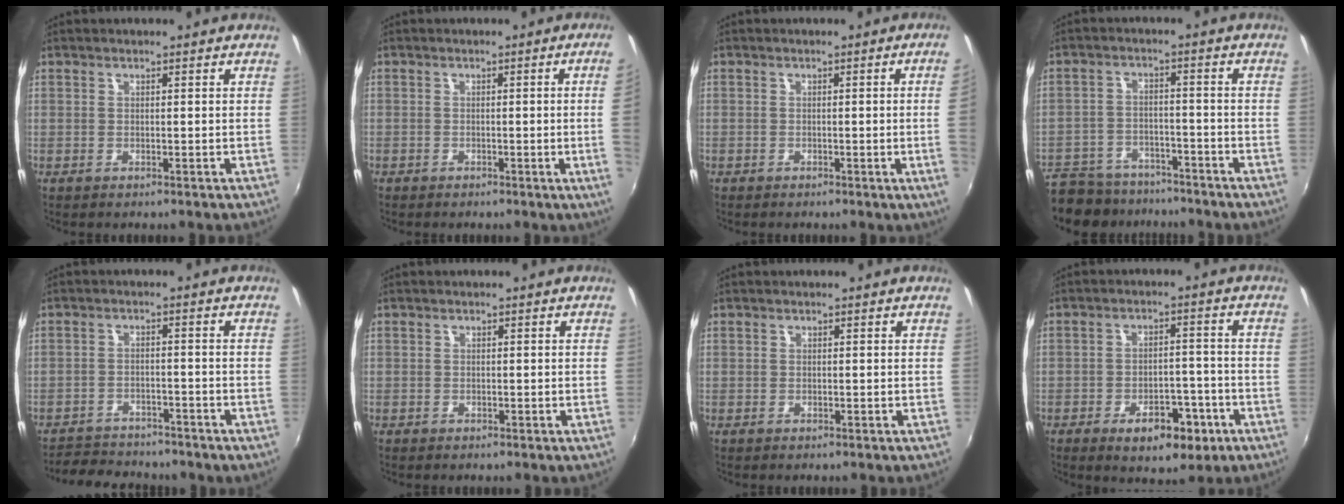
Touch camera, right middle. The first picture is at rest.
{"total": 3.9, "force": [-0.2, -1.7, 3.5], "torque": [-0.058, -0.010, 0.004]}
{"total": 3.3, "force": [-0.1, -1.7, 2.8], "torque": [-0.048, -0.011, 0.006]}
{"total": 16.3, "force": [-13.3, 7.5, 5.5], "torque": [-0.152, -0.003, -0.201]}
{"total": 9.6, "force": [-8.6, 3.3, 2.6], "torque": [-0.074, -0.004, -0.130]}
{"total": 0.0}
{"total": 0.0}
{"total": 9.0, "force": [-4.8, 4.7, 5.9], "torque": [-0.102, 0.006, -0.058]}